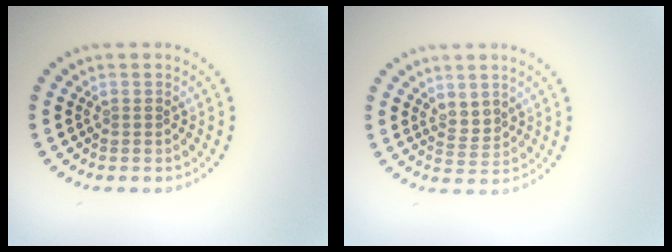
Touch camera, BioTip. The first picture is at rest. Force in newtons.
{"total": 1.7, "press": 1.3, "slide": 1.0}